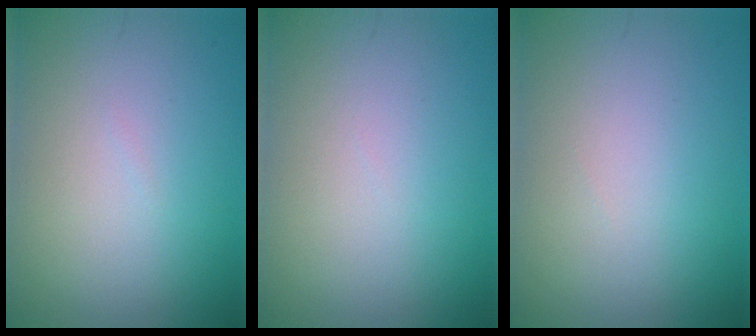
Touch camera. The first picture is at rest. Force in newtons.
{"total": 0.0}
{"total": 0.0}